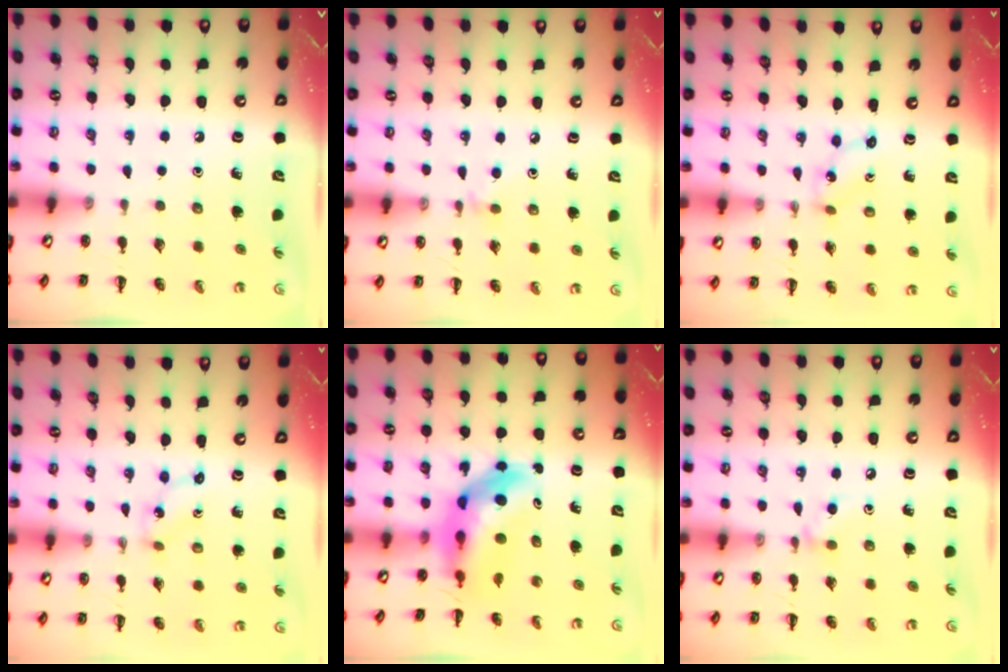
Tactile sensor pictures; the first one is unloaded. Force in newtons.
{"total": 3.4, "press": 3.1, "slide": 1.3}
{"total": 1.1, "press": 1.1, "slide": 0.4}
{"total": 1.0, "press": 0.9, "slide": 0.3}
{"total": 7.7, "press": 7.4, "slide": 2.2}
{"total": 6.1, "press": 5.8, "slide": 2.0}